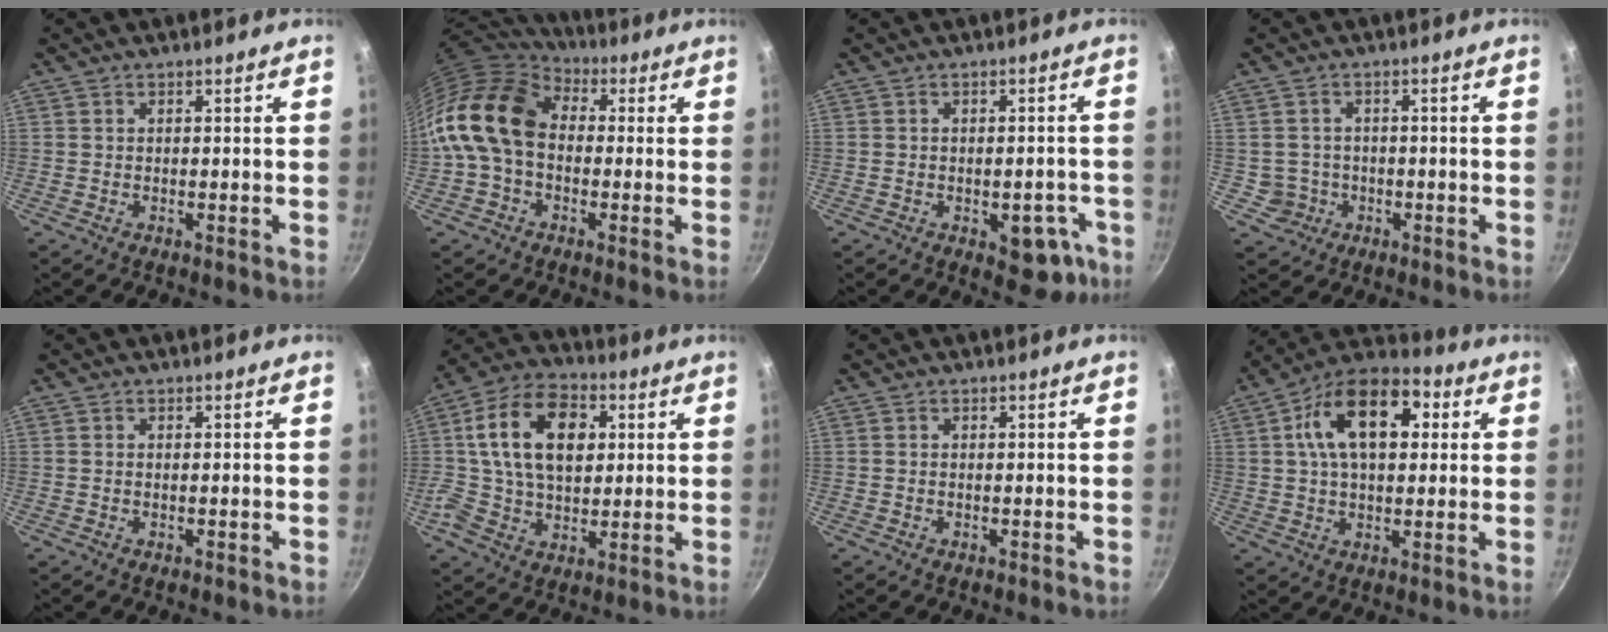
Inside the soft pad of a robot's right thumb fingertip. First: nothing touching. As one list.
[{"total": 17.6, "force": [0.5, 12.7, 12.2], "torque": [-0.223, 0.034, -0.009]}, {"total": 8.5, "force": [-3.2, 4.9, 6.1], "torque": [-0.025, 0.021, -0.033]}, {"total": 3.7, "force": [-0.7, 3.6, 0.2], "torque": [0.013, 0.015, -0.002]}, {"total": 0.5, "force": [-0.1, 0.3, 0.4], "torque": [-0.005, 0.001, -0.002]}, {"total": 16.3, "force": [3.5, 11.0, 11.5], "torque": [-0.176, 0.009, 0.048]}, {"total": 0.0}, {"total": 17.3, "force": [4.4, 10.2, 13.3], "torque": [-0.193, 0.017, 0.055]}]